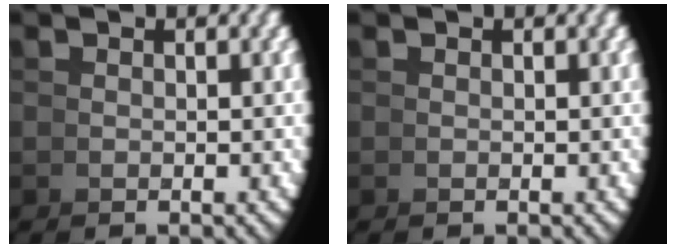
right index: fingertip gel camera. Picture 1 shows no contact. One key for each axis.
{"total": 0.0}